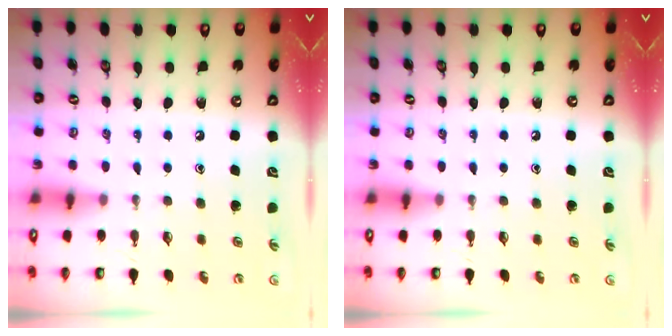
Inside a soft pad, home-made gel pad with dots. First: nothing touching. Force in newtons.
{"total": 0.0}